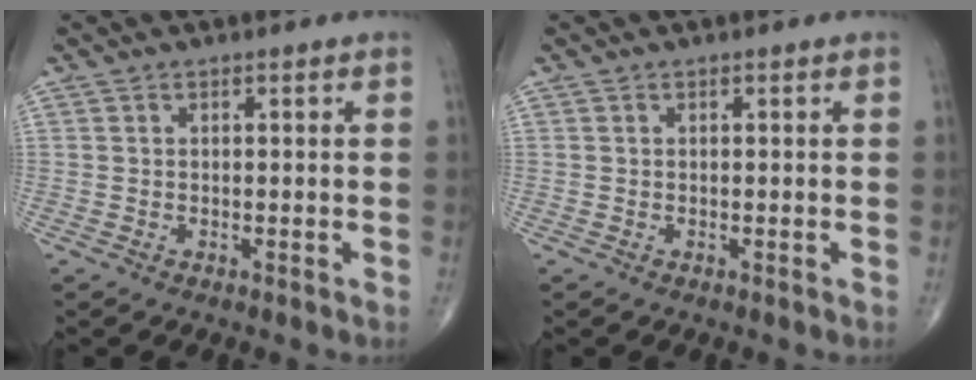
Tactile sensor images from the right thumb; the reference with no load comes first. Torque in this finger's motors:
{"motor_torque": [0.00, 0.00, 0.01, 0.00, 0.00]}